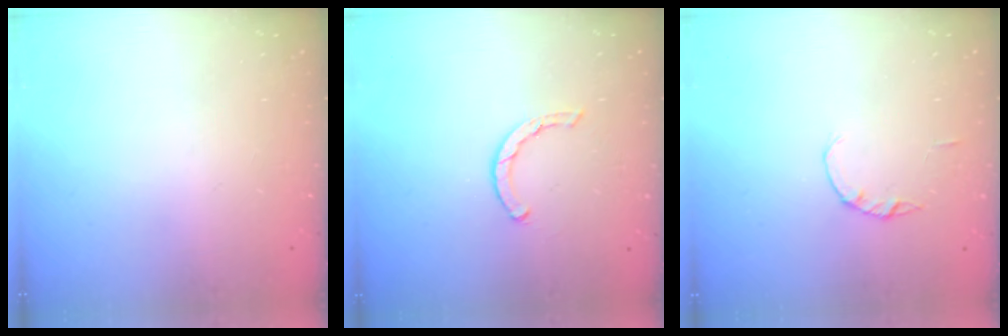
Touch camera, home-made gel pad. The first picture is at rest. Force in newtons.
{"total": 2.0, "press": 2.0, "slide": 0.2}
{"total": 1.0, "press": 1.0, "slide": 0.2}